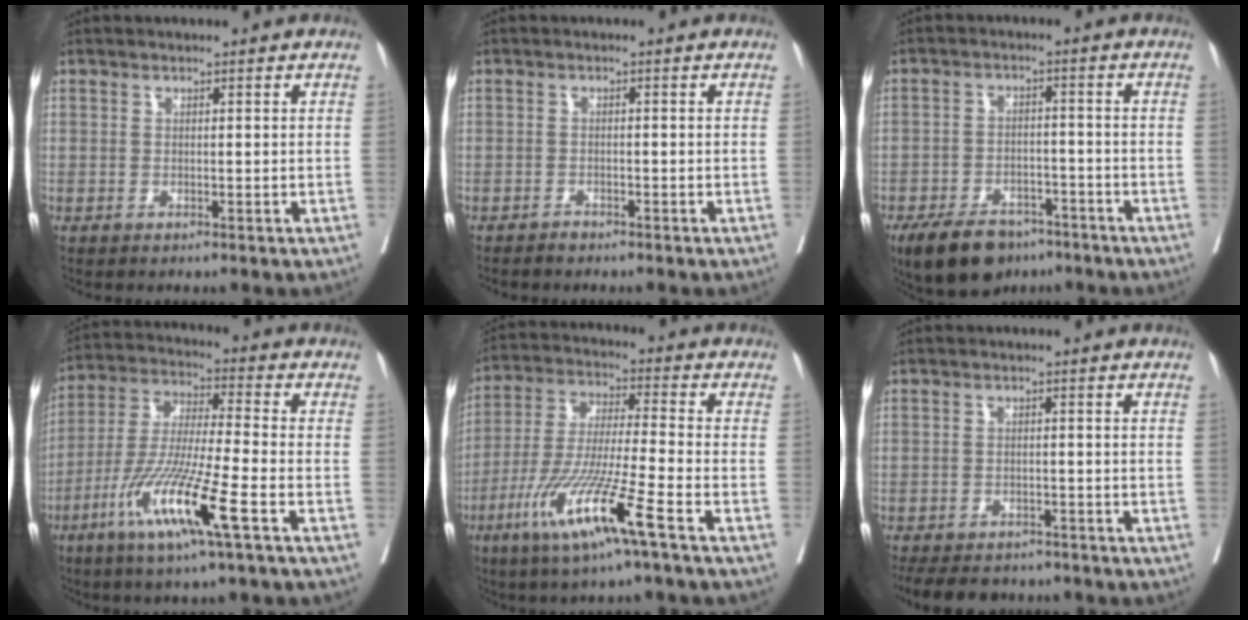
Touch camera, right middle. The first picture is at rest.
{"total": 1.0, "force": [-1.0, 0.3, 0.0], "torque": [-0.001, 0.001, -0.018]}
{"total": 10.4, "force": [-7.5, 5.3, 4.8], "torque": [-0.074, -0.002, -0.121]}
{"total": 14.3, "force": [-6.4, 0.0, 12.8], "torque": [-0.266, -0.027, -0.124]}
{"total": 13.7, "force": [-6.9, -0.6, 11.8], "torque": [-0.245, -0.031, -0.132]}
{"total": 10.3, "force": [-8.7, 4.3, 3.3], "torque": [-0.065, -0.008, -0.117]}